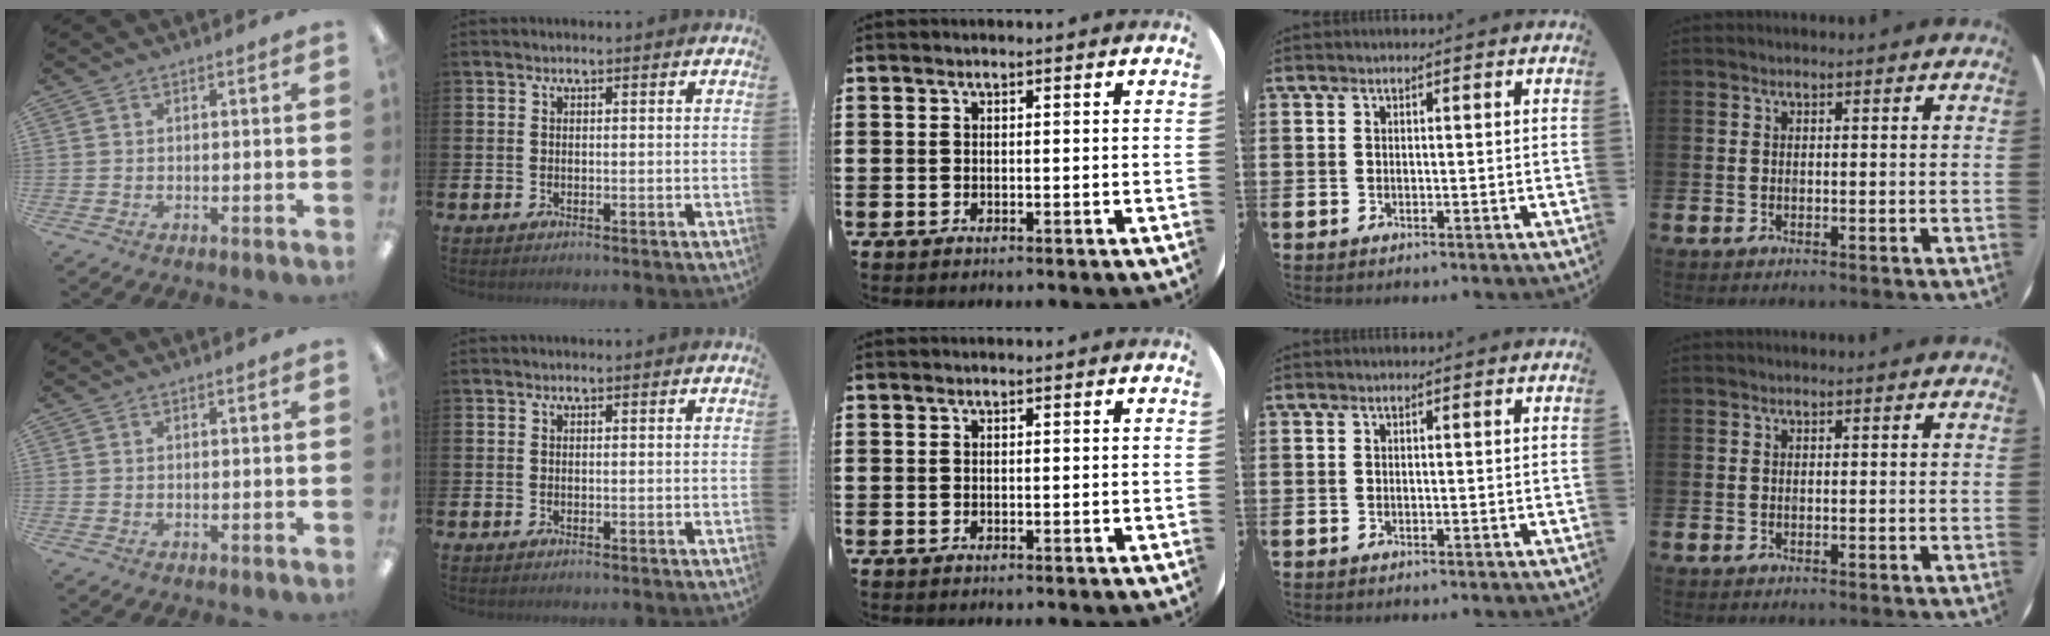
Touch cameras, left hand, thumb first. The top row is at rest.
{}